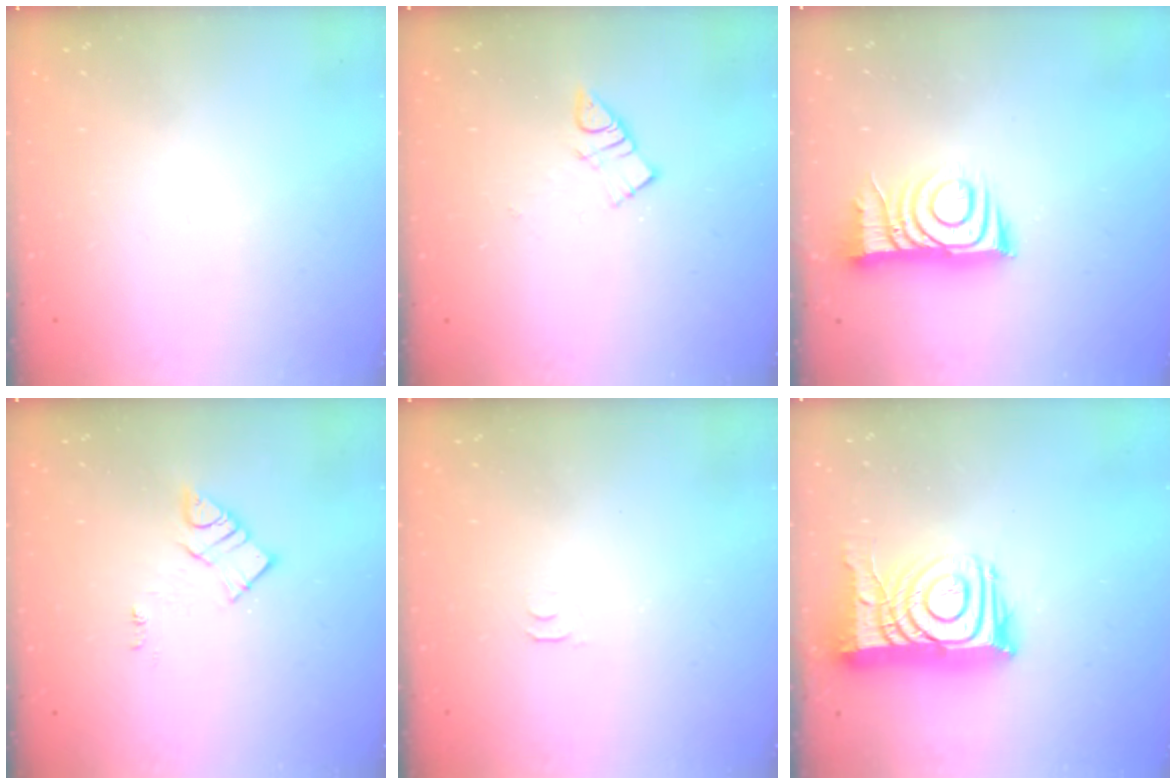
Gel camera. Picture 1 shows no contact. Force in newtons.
{"total": 5.9, "press": 5.9, "slide": 0.1}
{"total": 9.6, "press": 9.6, "slide": 0.7}
{"total": 8.7, "press": 8.7, "slide": 0.3}
{"total": 2.8, "press": 2.7, "slide": 0.5}
{"total": 15.5, "press": 15.4, "slide": 1.5}